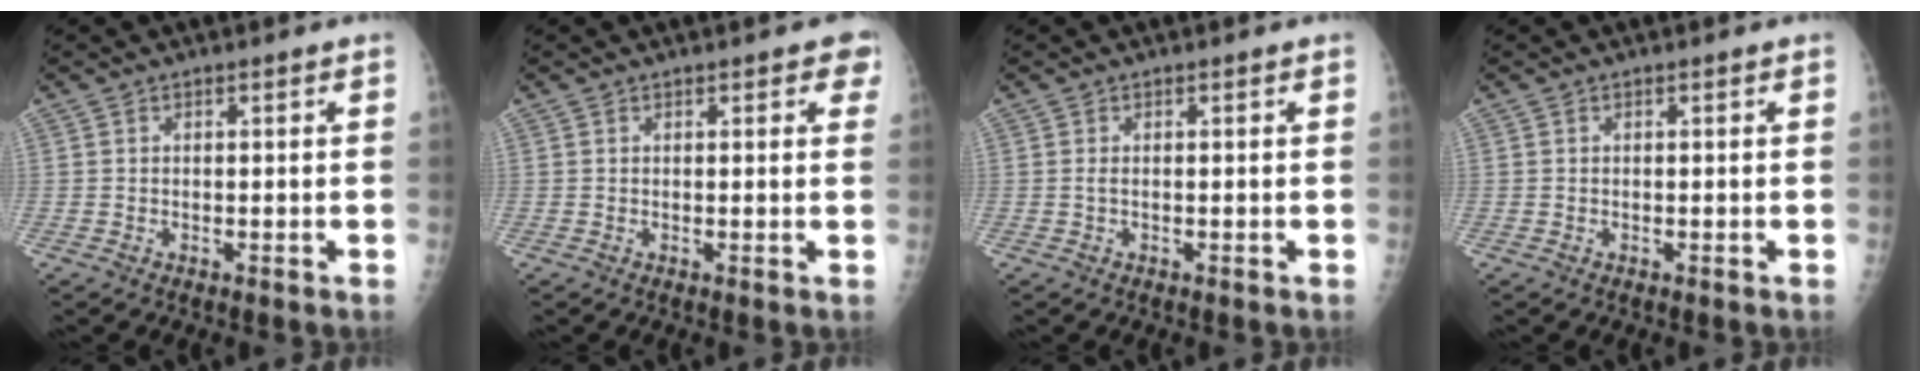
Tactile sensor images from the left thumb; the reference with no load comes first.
{"total": 3.1, "force": [1.6, 1.4, 2.3], "torque": [-0.006, -0.001, 0.011]}
{"total": 0.8, "force": [0.0, 0.2, 0.7], "torque": [-0.019, 0.002, 0.002]}
{"total": 0.0}